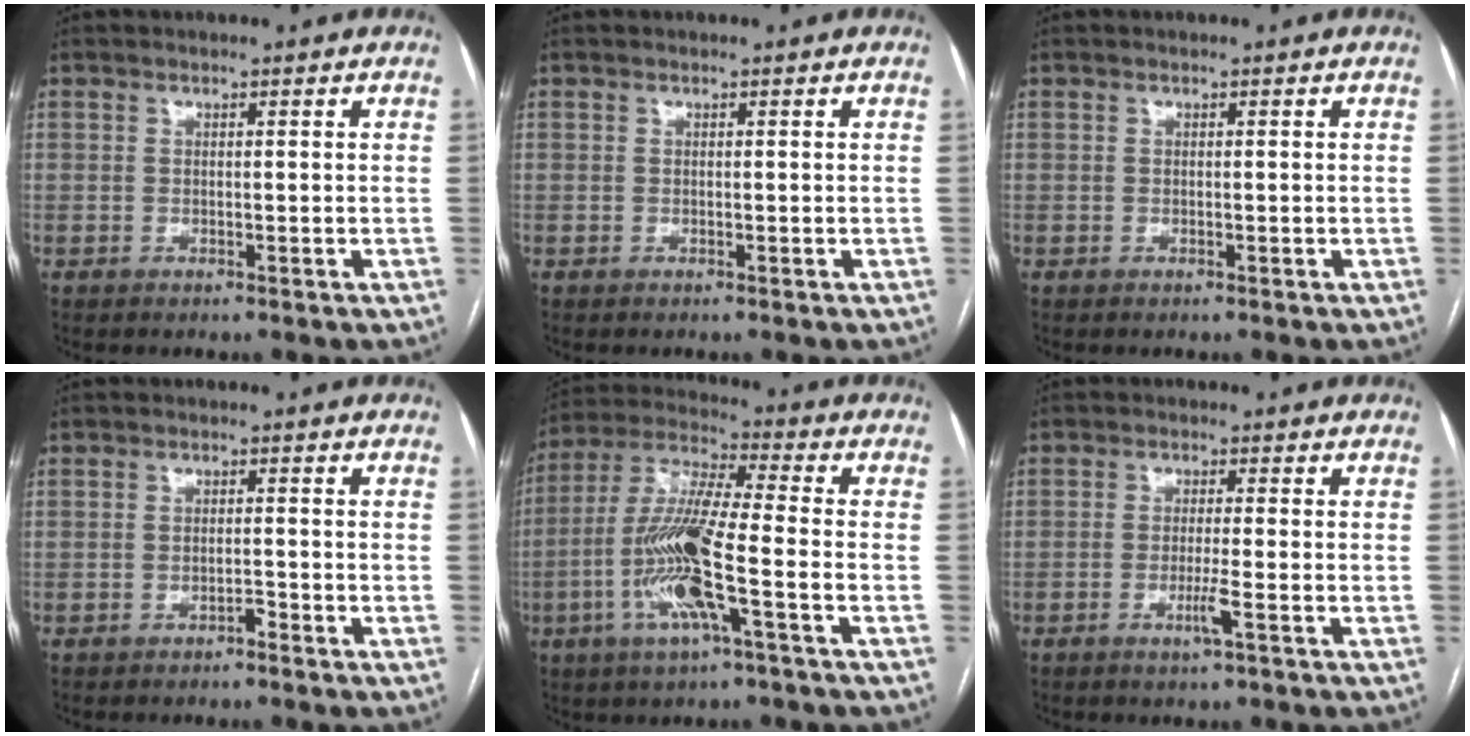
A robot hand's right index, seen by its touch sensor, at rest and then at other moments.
{"total": 0.0}
{"total": 0.0}
{"total": 1.2, "force": [-1.0, 0.3, 0.6], "torque": [-0.010, 0.001, -0.015]}
{"total": 13.9, "force": [-4.1, 0.8, 13.3], "torque": [-0.277, -0.002, -0.084]}
{"total": 2.9, "force": [-1.3, -0.4, 2.5], "torque": [-0.051, -0.006, -0.026]}